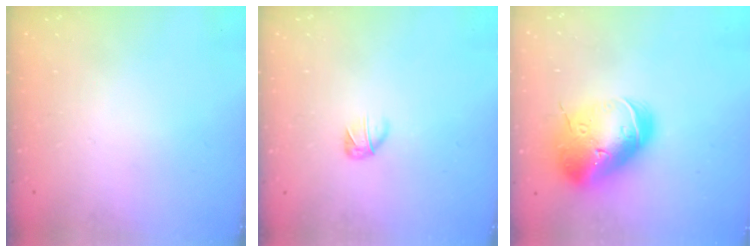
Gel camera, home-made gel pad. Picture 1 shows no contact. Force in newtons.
{"total": 3.4, "press": 3.3, "slide": 0.9}
{"total": 24.1, "press": 23.8, "slide": 3.6}